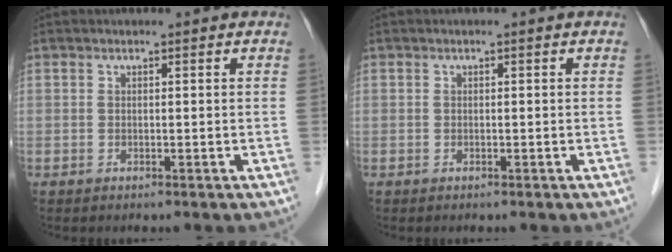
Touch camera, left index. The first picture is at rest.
{"total": 0.0}